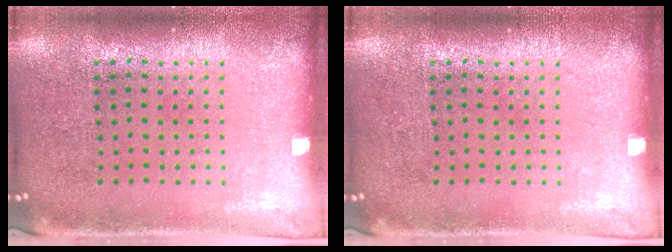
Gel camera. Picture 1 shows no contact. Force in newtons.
{"total": 0.0}